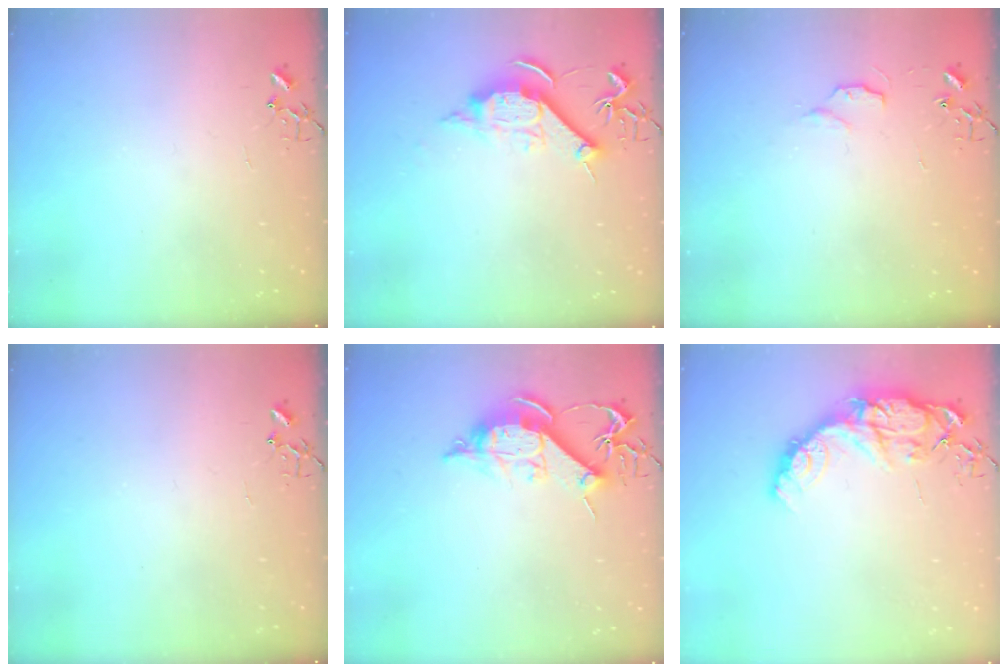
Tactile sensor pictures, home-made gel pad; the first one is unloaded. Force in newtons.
{"total": 11.2, "press": 11.2, "slide": 0.1}
{"total": 5.4, "press": 5.3, "slide": 0.7}
{"total": 0.0}
{"total": 12.5, "press": 12.5, "slide": 0.7}
{"total": 14.3, "press": 14.3, "slide": 1.1}